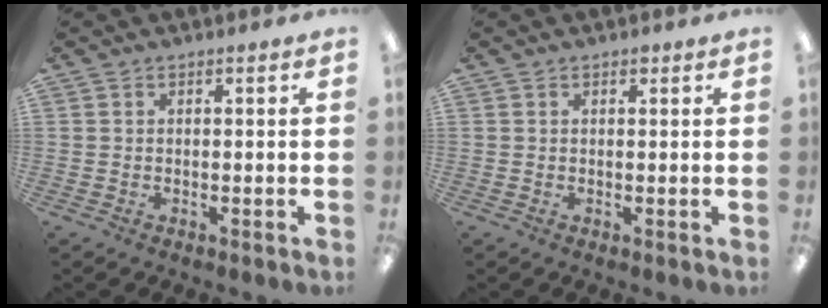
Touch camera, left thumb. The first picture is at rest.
{"total": 0.9, "force": [0.7, 0.4, 0.3], "torque": [0.001, -0.003, 0.010]}